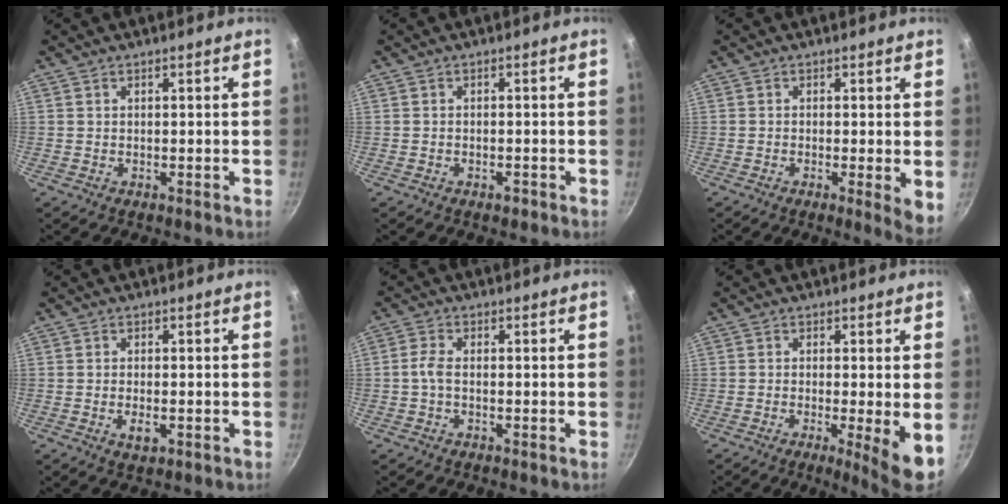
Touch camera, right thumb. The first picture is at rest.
{"total": 1.4, "force": [-0.9, 0.7, 0.7], "torque": [-0.015, 0.007, -0.011]}
{"total": 4.7, "force": [-0.5, 1.0, 4.6], "torque": [-0.055, -0.012, -0.009]}
{"total": 2.9, "force": [-0.9, 1.4, 2.3], "torque": [-0.044, -0.001, -0.015]}
{"total": 2.6, "force": [-0.6, 1.3, 2.2], "torque": [-0.054, 0.012, -0.020]}
{"total": 6.7, "force": [-1.3, 0.7, 6.5], "torque": [-0.096, -0.011, -0.019]}